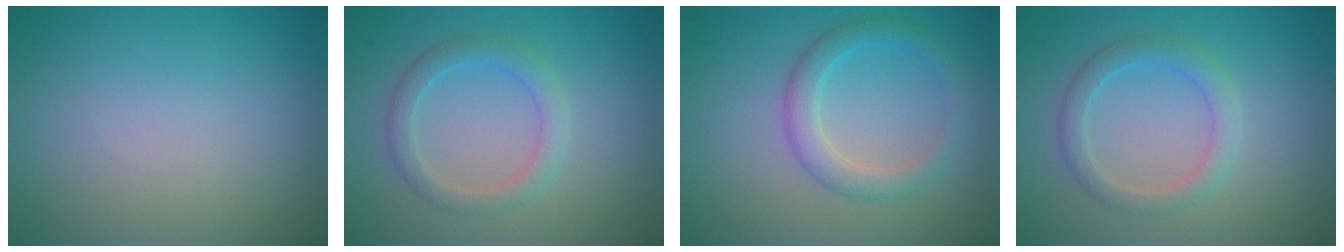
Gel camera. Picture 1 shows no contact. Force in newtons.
{"total": 2.5, "press": 2.5, "slide": 0.1}
{"total": 2.8, "press": 2.8, "slide": 0.2}
{"total": 2.5, "press": 2.5, "slide": 0.1}